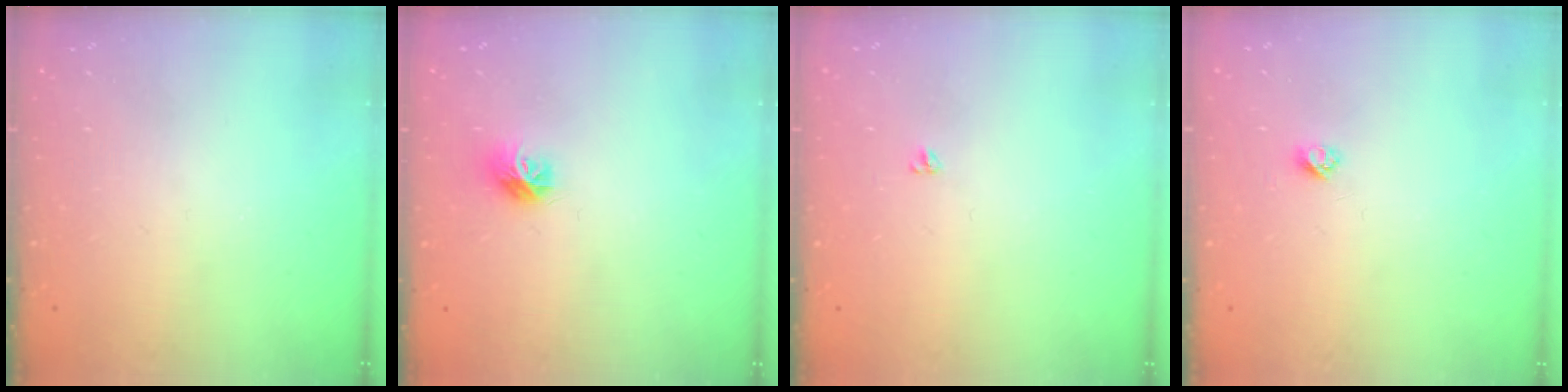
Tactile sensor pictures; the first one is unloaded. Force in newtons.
{"total": 7.7, "press": 7.7, "slide": 0.2}
{"total": 3.1, "press": 3.0, "slide": 0.4}
{"total": 2.7, "press": 2.6, "slide": 0.3}